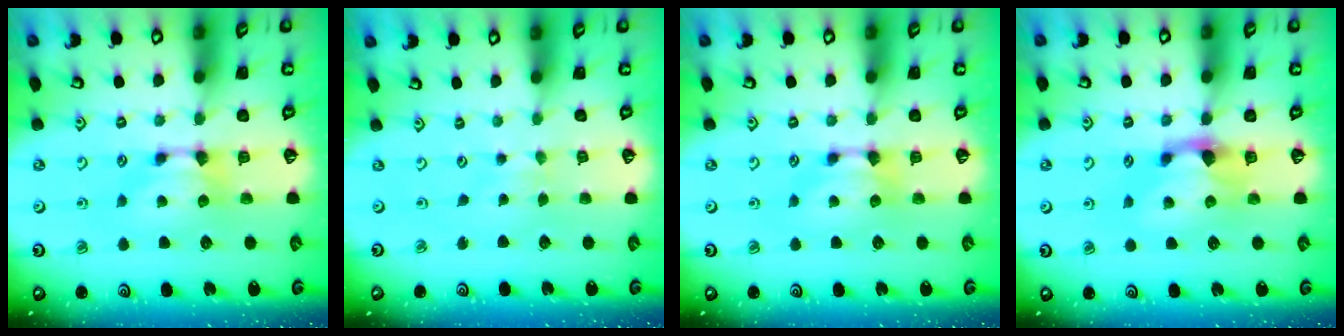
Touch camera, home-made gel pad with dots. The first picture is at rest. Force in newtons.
{"total": 2.8, "press": 2.8, "slide": 0.2}
{"total": 0.0}
{"total": 1.6, "press": 1.2, "slide": 1.1}